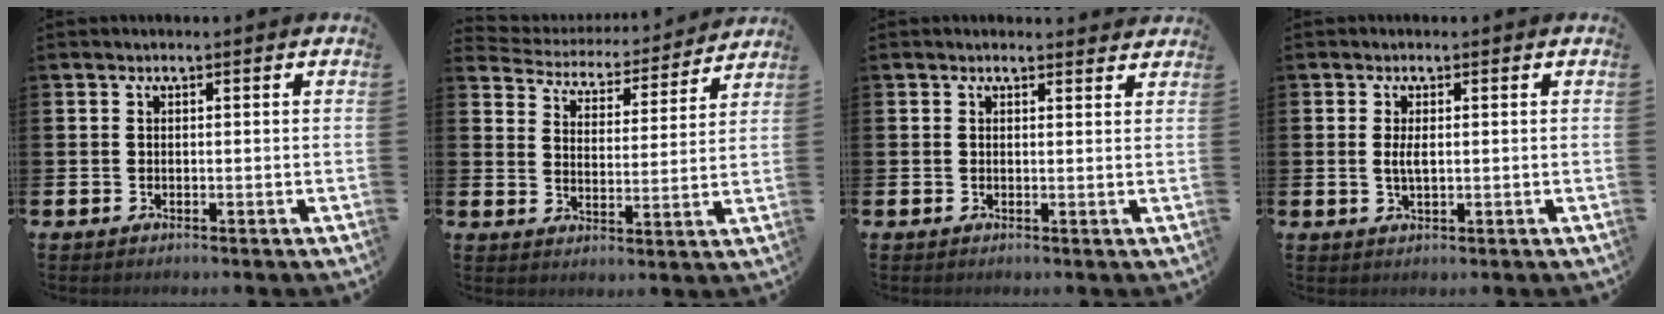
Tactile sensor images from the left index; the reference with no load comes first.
{"total": 4.6, "force": [4.5, 1.1, 0.0], "torque": [-0.027, -0.045, 0.072]}
{"total": 1.2, "force": [1.1, 0.2, 0.1], "torque": [0.006, -0.002, 0.019]}
{"total": 2.2, "force": [0.2, 0.8, 2.0], "torque": [-0.040, 0.003, 0.002]}